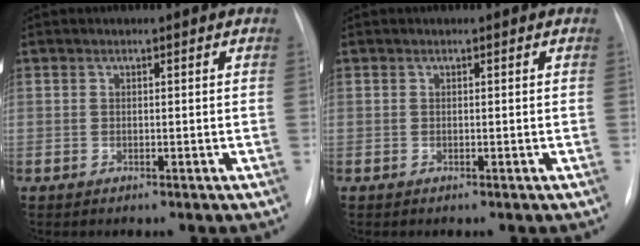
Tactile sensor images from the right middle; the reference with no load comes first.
{"total": 0.0}